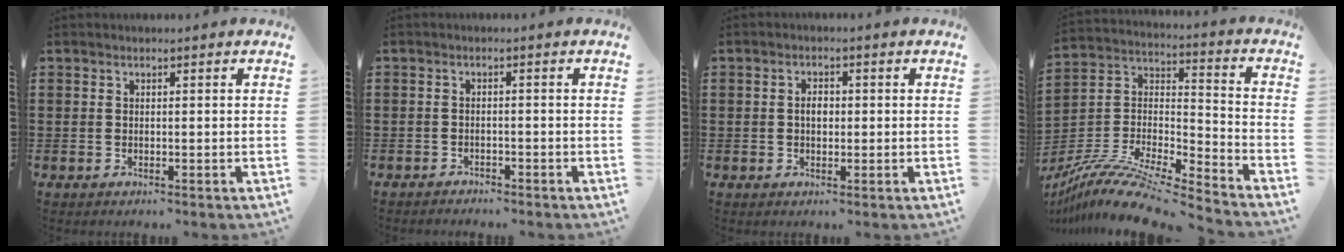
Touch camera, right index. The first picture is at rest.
{"total": 1.3, "force": [-1.3, 0.3, -0.1], "torque": [-0.004, 0.002, -0.028]}
{"total": 2.1, "force": [0.0, 1.1, 1.8], "torque": [-0.036, 0.005, -0.002]}
{"total": 11.8, "force": [-10.2, 1.5, 5.6], "torque": [-0.113, 0.015, -0.205]}